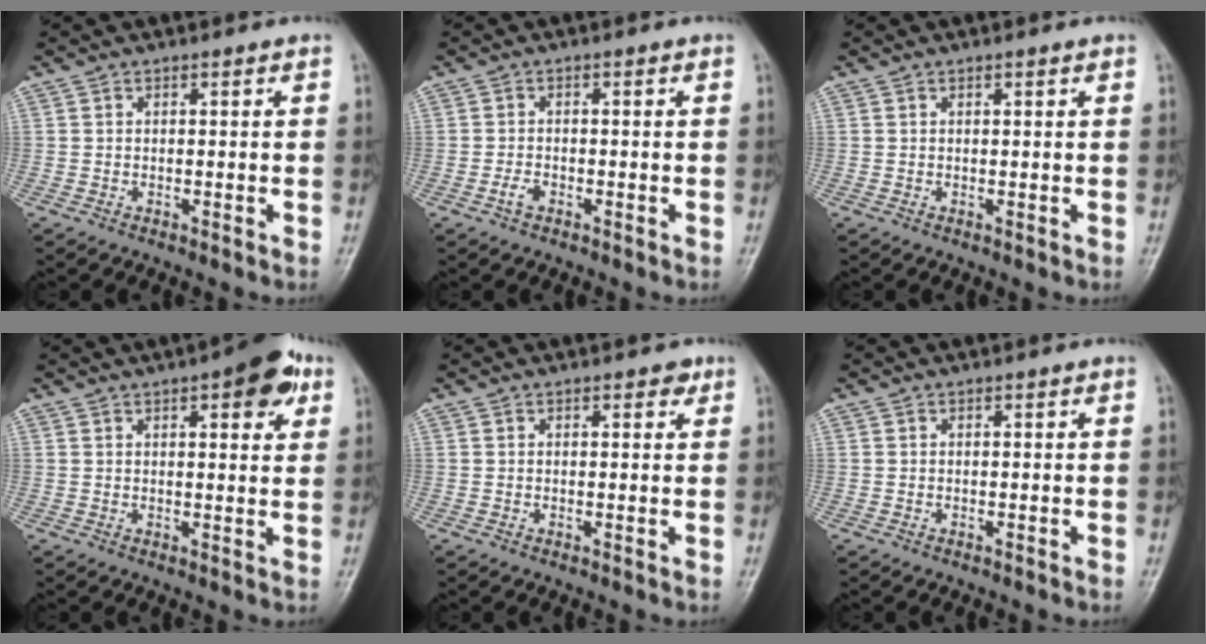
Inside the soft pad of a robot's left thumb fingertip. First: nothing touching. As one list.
[{"total": 1.8, "force": [-1.0, 1.1, 1.1], "torque": [-0.025, 0.005, -0.021]}, {"total": 0.6, "force": [0.3, 0.1, 0.5], "torque": [-0.006, 0.000, 0.004]}, {"total": 8.5, "force": [4.0, 3.1, 6.8], "torque": [-0.066, -0.009, 0.046]}, {"total": 1.7, "force": [1.0, 0.9, 1.0], "torque": [-0.003, -0.002, 0.009]}, {"total": 0.0}]